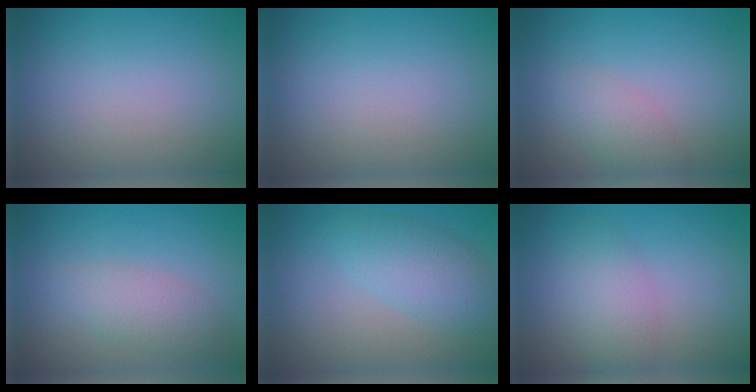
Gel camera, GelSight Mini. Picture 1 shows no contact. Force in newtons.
{"total": 0.0}
{"total": 2.1, "press": 2.1, "slide": 0.1}
{"total": 2.8, "press": 2.8, "slide": 0.0}
{"total": 3.9, "press": 3.9, "slide": 0.2}
{"total": 2.8, "press": 2.8, "slide": 0.1}